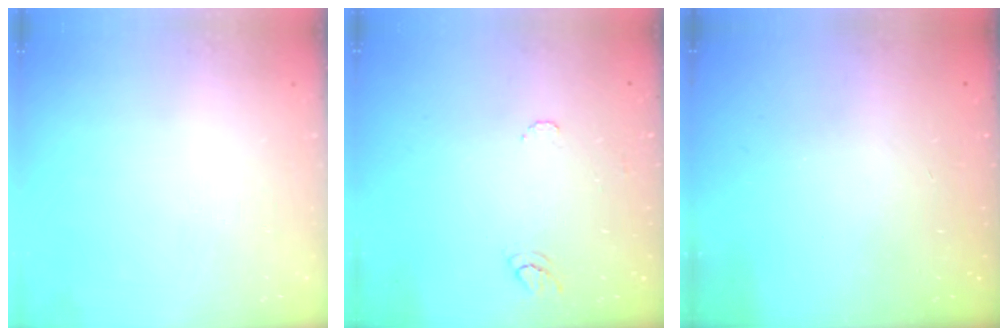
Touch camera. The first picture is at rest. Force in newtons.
{"total": 6.4, "press": 6.3, "slide": 0.5}
{"total": 0.0}